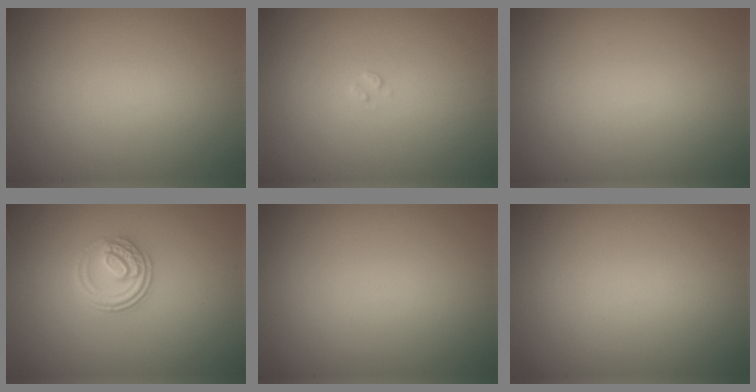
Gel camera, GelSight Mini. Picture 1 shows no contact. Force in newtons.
{"total": 0.6, "press": 0.6, "slide": 0.2}
{"total": 0.0}
{"total": 2.5, "press": 2.0, "slide": 1.5}
{"total": 0.0}
{"total": 0.0}